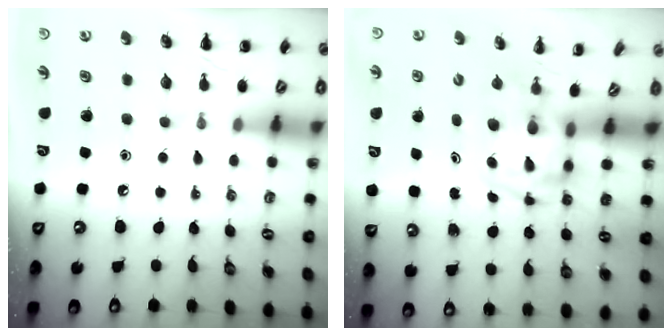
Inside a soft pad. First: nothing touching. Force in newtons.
{"total": 3.8, "press": 3.8, "slide": 0.6}